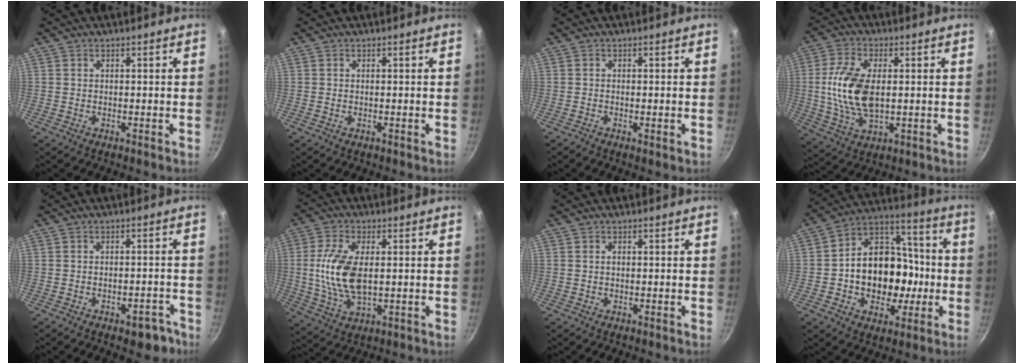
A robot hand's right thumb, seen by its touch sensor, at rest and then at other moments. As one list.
[{"total": 0.0}, {"total": 1.1, "force": [-0.4, 0.3, 0.9], "torque": [-0.020, 0.000, -0.007]}, {"total": 12.9, "force": [0.6, 7.0, 10.8], "torque": [-0.211, 0.003, 0.011]}, {"total": 5.4, "force": [-3.3, 2.8, 3.1], "torque": [-0.011, 0.037, -0.026]}, {"total": 11.9, "force": [0.6, 6.0, 10.2], "torque": [-0.205, -0.003, 0.012]}, {"total": 0.6, "force": [0.0, 0.4, 0.4], "torque": [-0.006, 0.003, 0.000]}, {"total": 19.5, "force": [-2.6, 15.0, 12.1], "torque": [-0.152, 0.047, -0.042]}]